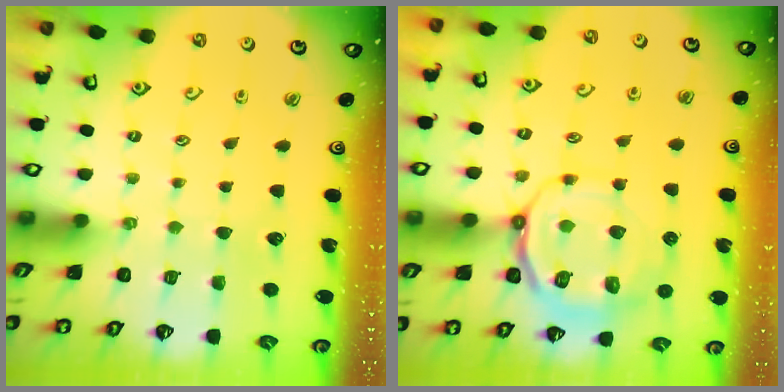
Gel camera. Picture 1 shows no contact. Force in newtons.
{"total": 11.8, "press": 11.6, "slide": 2.2}